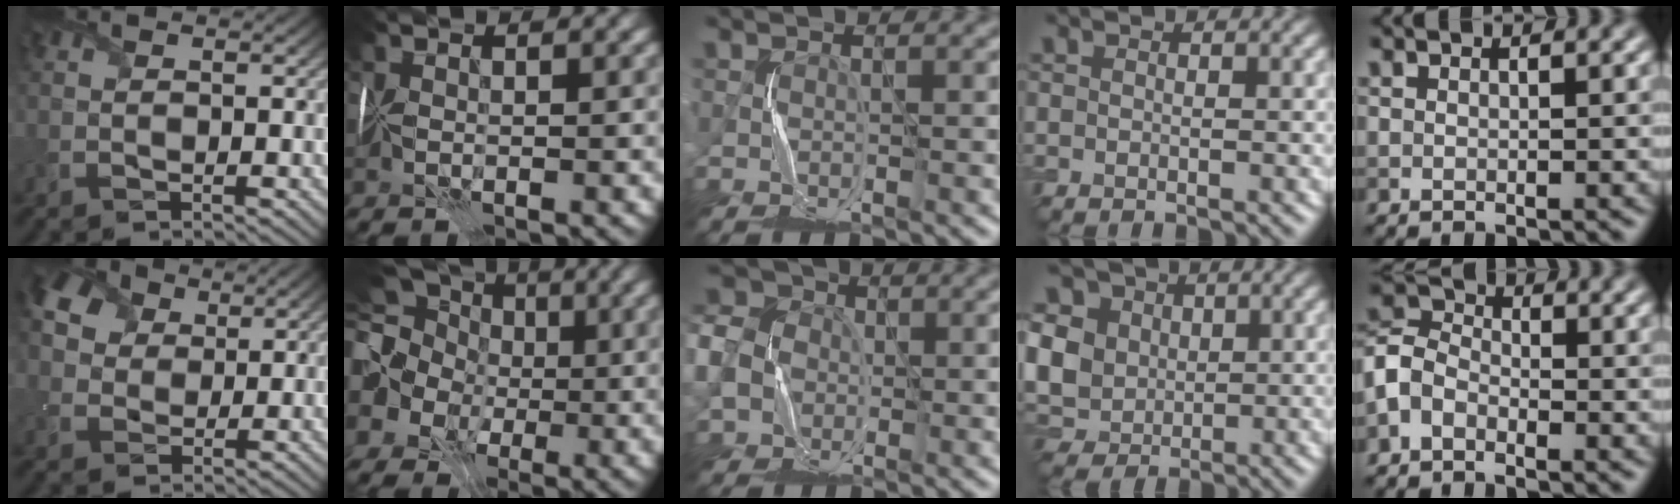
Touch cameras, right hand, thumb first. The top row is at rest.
{"thumb": {"total": 9.0, "force": [4.2, 6.6, 4.4], "torque": [-0.138, 0.030, 0.065]}, "index": {"total": 11.5, "force": [1.2, 10.3, 4.9], "torque": [-0.128, 0.011, -0.022]}, "middle": {"total": 6.7, "force": [-0.8, 5.9, 3.1], "torque": [-0.073, 0.009, -0.033]}, "ring": {"total": 12.6, "force": [3.6, 10.5, 6.0], "torque": [-0.160, 0.018, 0.051]}, "little": {"total": 3.5, "force": [-1.8, 2.3, 1.9], "torque": [-0.041, 0.011, -0.052]}}